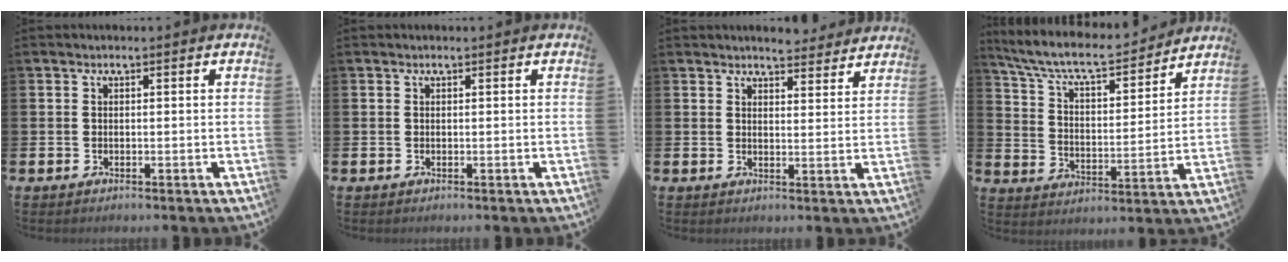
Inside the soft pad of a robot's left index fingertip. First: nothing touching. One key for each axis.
{"total": 0.0}
{"total": 4.3, "fx": 4.3, "fy": 0.4, "fz": 0.1, "tx": -0.002, "ty": -0.026, "tz": 0.078}
{"total": 8.3, "fx": 7.6, "fy": 1.9, "fz": 2.9, "tx": -0.088, "ty": -0.053, "tz": 0.127}